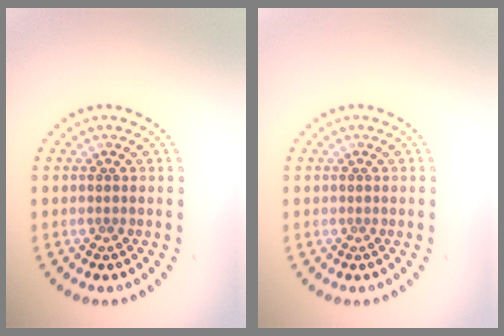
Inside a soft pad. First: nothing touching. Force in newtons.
{"total": 0.0}